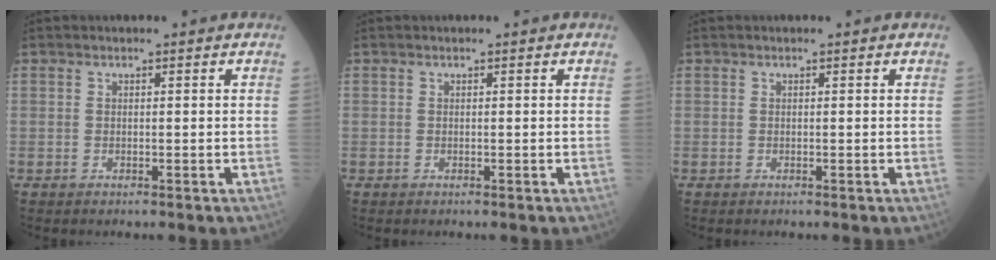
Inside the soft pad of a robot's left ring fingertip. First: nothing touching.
{"total": 0.0}
{"total": 0.0}